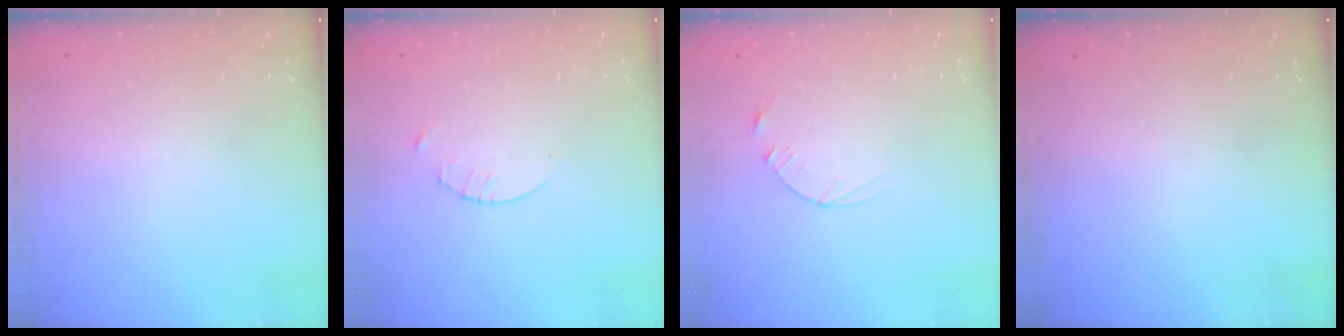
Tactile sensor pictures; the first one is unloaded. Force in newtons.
{"total": 1.7, "press": 1.6, "slide": 0.2}
{"total": 2.5, "press": 2.5, "slide": 0.3}
{"total": 0.0}